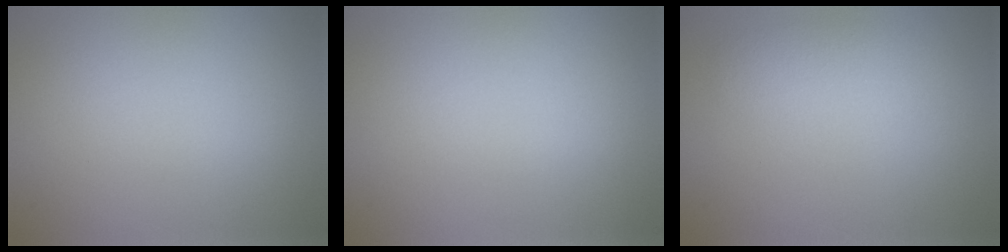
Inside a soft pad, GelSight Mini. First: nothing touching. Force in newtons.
{"total": 0.0}
{"total": 2.1, "press": 2.1, "slide": 0.2}